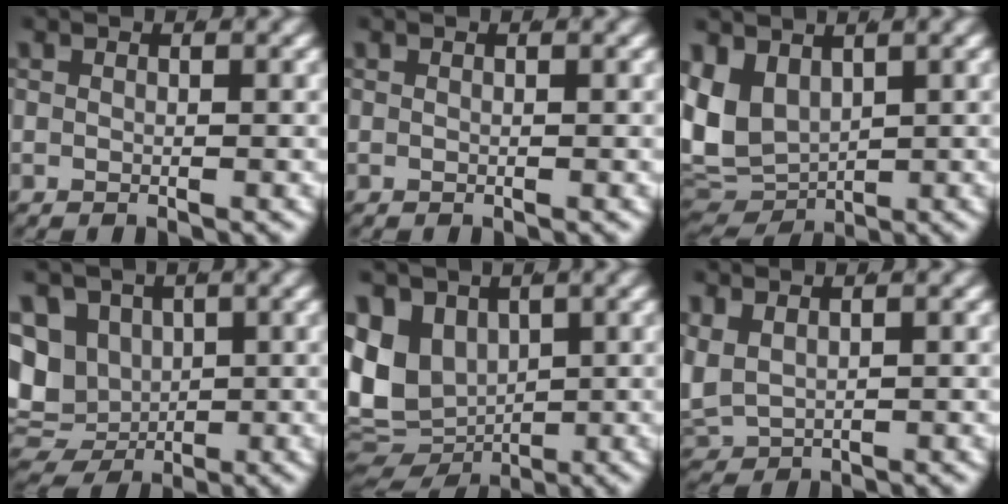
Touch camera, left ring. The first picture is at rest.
{"total": 0.0}
{"total": 9.0, "force": [-0.1, 7.7, 4.8], "torque": [-0.139, -0.039, 0.015]}
{"total": 10.9, "force": [-1.3, 10.0, 4.2], "torque": [-0.114, -0.052, -0.006]}
{"total": 11.9, "force": [-1.6, 10.3, 5.7], "torque": [-0.154, -0.064, 0.001]}
{"total": 5.0, "force": [0.8, 4.3, 2.4], "torque": [-0.090, -0.017, 0.028]}